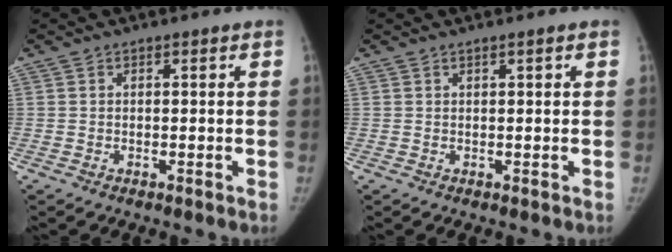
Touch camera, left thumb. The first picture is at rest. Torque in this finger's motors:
{"motor_torque": [-0.23, -0.06, -0.41, 0.29, -0.02]}